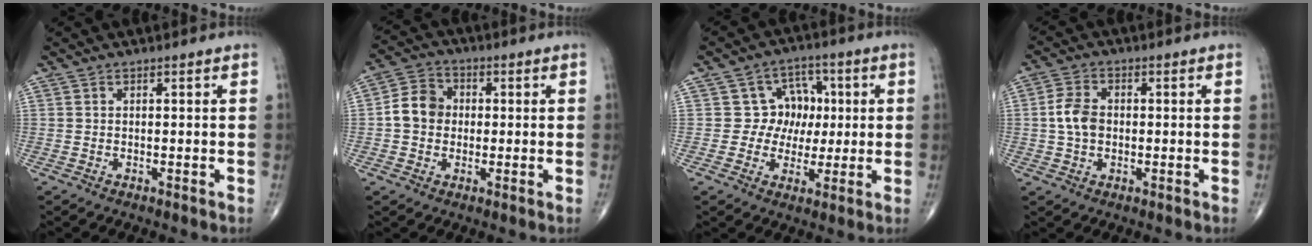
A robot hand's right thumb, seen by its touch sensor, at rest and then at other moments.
{"total": 7.3, "force": [-0.2, 6.2, 3.7], "torque": [-0.053, 0.020, -0.015]}
{"total": 8.0, "force": [0.7, 7.5, 2.8], "torque": [0.016, 0.015, 0.004]}
{"total": 5.6, "force": [-0.1, 3.9, 4.0], "torque": [-0.078, 0.010, -0.006]}